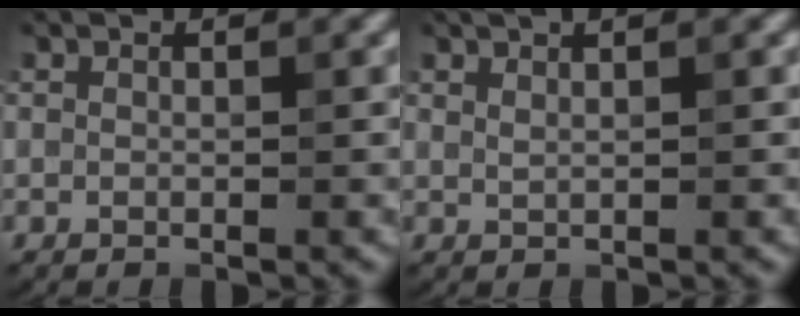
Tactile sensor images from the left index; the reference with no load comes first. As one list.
[{"total": 1.9, "force": [1.4, 0.5, 1.1], "torque": [-0.015, -0.004, 0.021]}]